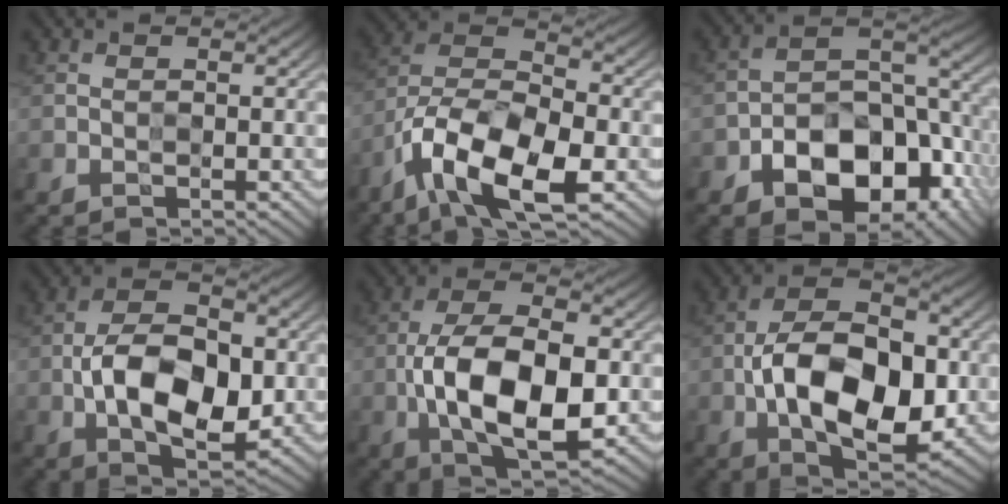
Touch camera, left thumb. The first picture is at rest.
{"total": 14.2, "force": [-7.5, 6.2, 10.5], "torque": [-0.212, -0.011, -0.154]}
{"total": 14.6, "force": [-6.6, 8.6, 9.7], "torque": [-0.152, -0.028, -0.107]}
{"total": 12.3, "force": [-1.8, 6.7, 10.2], "torque": [-0.189, -0.008, -0.033]}
{"total": 14.1, "force": [-2.6, 6.7, 12.1], "torque": [-0.227, -0.009, -0.049]}
{"total": 15.4, "force": [-2.7, 8.3, 12.7], "torque": [-0.218, -0.007, -0.056]}